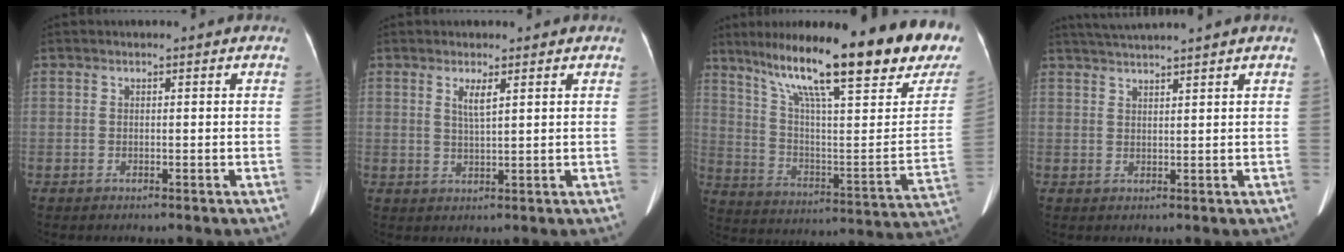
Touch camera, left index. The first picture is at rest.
{"total": 2.4, "force": [1.3, 0.2, 2.1], "torque": [-0.044, -0.001, 0.025]}
{"total": 29.6, "force": [21.5, 3.2, 20.0], "torque": [-0.300, -0.031, 0.304]}
{"total": 5.7, "force": [5.0, -1.4, 2.4], "torque": [-0.038, 0.023, 0.085]}